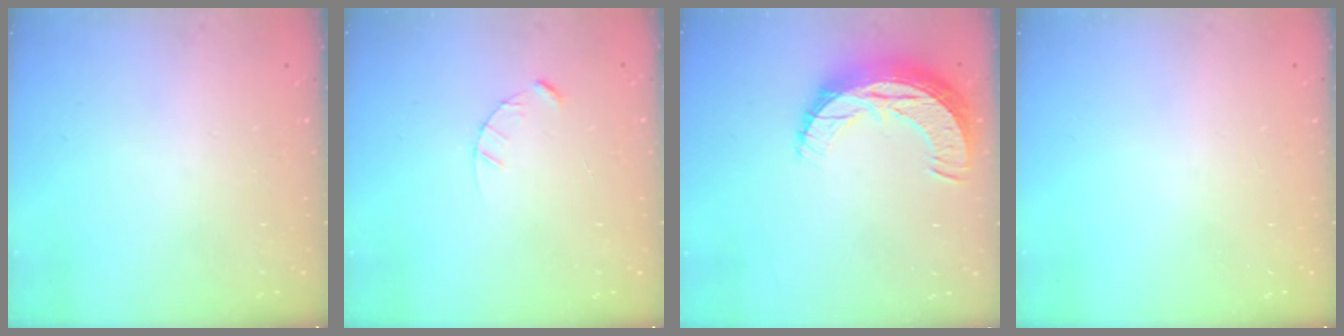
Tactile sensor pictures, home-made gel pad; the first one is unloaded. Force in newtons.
{"total": 2.4, "press": 2.4, "slide": 0.3}
{"total": 10.9, "press": 10.9, "slide": 0.7}
{"total": 0.0}